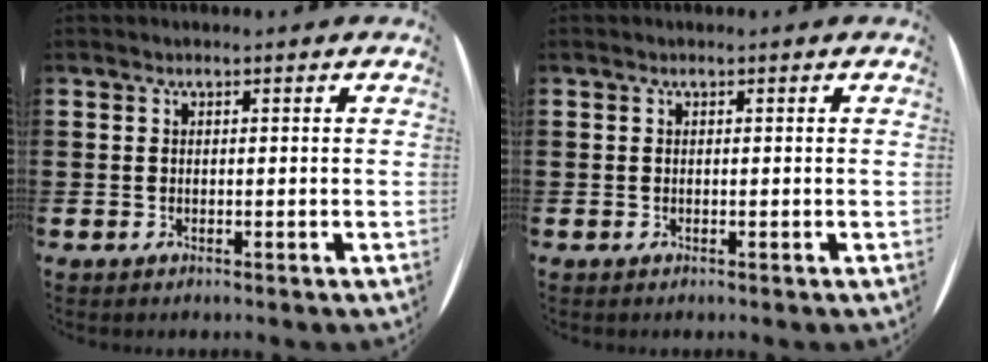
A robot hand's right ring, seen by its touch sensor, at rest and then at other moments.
{"total": 0.0}